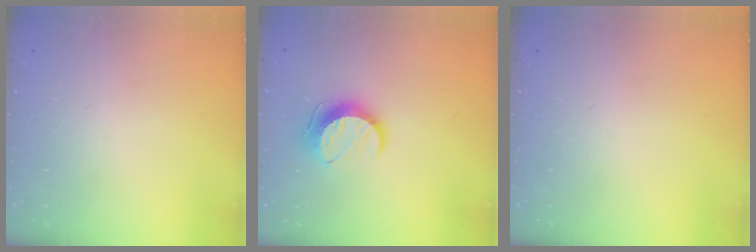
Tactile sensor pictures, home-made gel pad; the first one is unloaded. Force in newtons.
{"total": 10.1, "press": 10.0, "slide": 0.5}
{"total": 0.0}